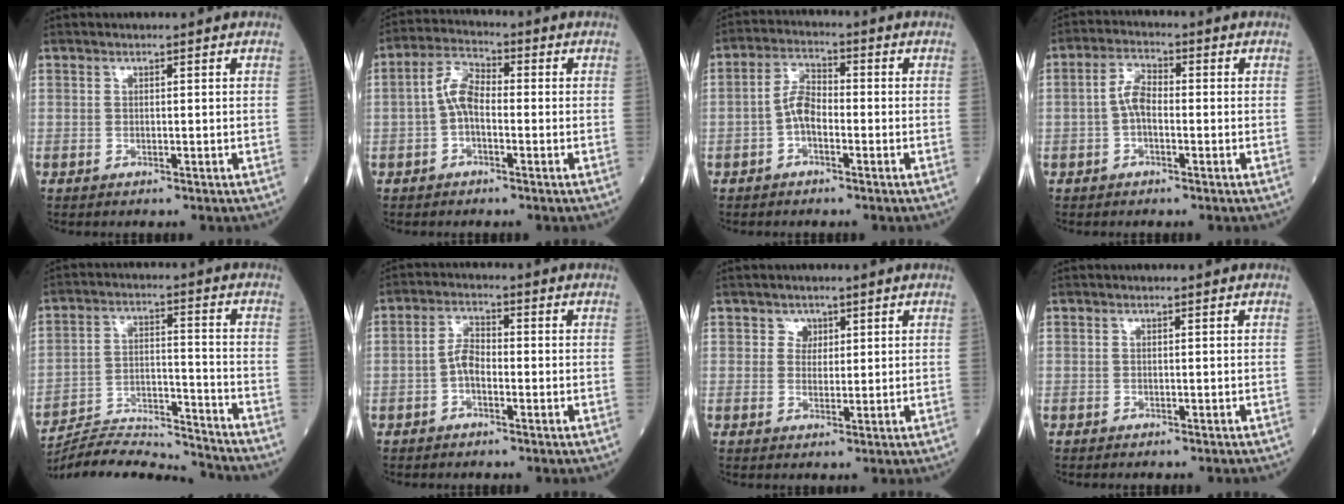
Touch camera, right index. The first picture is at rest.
{"total": 5.3, "force": [-0.7, 2.5, 4.7], "torque": [-0.093, 0.017, -0.019]}
{"total": 4.5, "force": [-1.3, 2.1, 3.7], "torque": [-0.072, 0.012, -0.030]}
{"total": 4.1, "force": [-0.6, 1.8, 3.6], "torque": [-0.073, 0.011, -0.015]}
{"total": 15.7, "force": [-15.6, -0.8, 2.1], "torque": [-0.038, 0.015, -0.252]}
{"total": 3.4, "force": [-1.0, 1.6, 2.8], "torque": [-0.053, 0.009, -0.024]}
{"total": 1.9, "force": [1.1, 1.6, 0.2], "torque": [0.005, -0.003, 0.013]}
{"total": 1.2, "force": [-1.1, 0.0, 0.4], "torque": [0.002, 0.003, -0.017]}